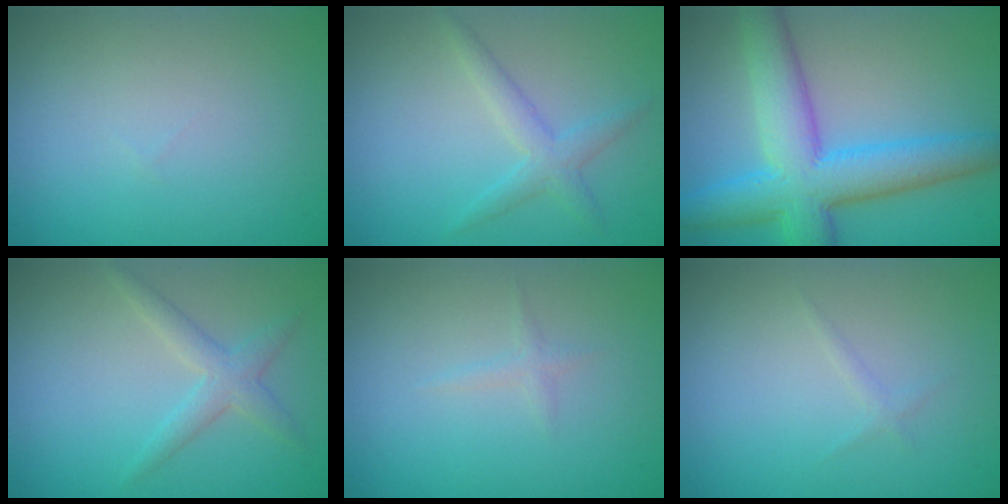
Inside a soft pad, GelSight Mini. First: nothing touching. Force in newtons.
{"total": 2.3, "press": 2.3, "slide": 0.2}
{"total": 9.0, "press": 9.0, "slide": 0.1}
{"total": 2.4, "press": 2.4, "slide": 0.0}
{"total": 0.8, "press": 0.8, "slide": 0.1}
{"total": 1.2, "press": 1.2, "slide": 0.2}